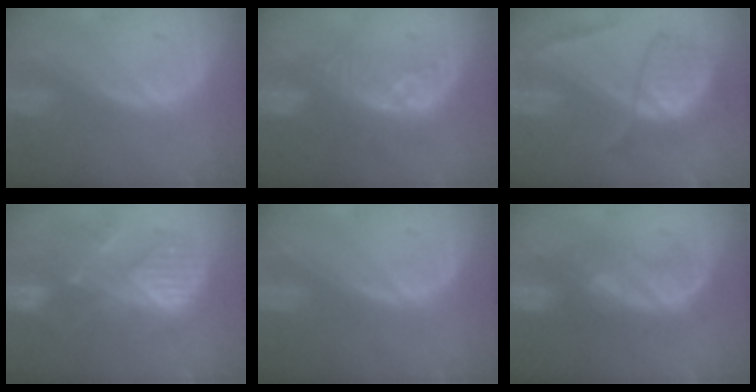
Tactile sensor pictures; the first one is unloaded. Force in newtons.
{"total": 8.3, "press": 7.3, "slide": 3.9}
{"total": 6.7, "press": 6.7, "slide": 0.1}
{"total": 9.4, "press": 9.3, "slide": 1.6}
{"total": 0.0}
{"total": 8.0, "press": 7.8, "slide": 1.6}